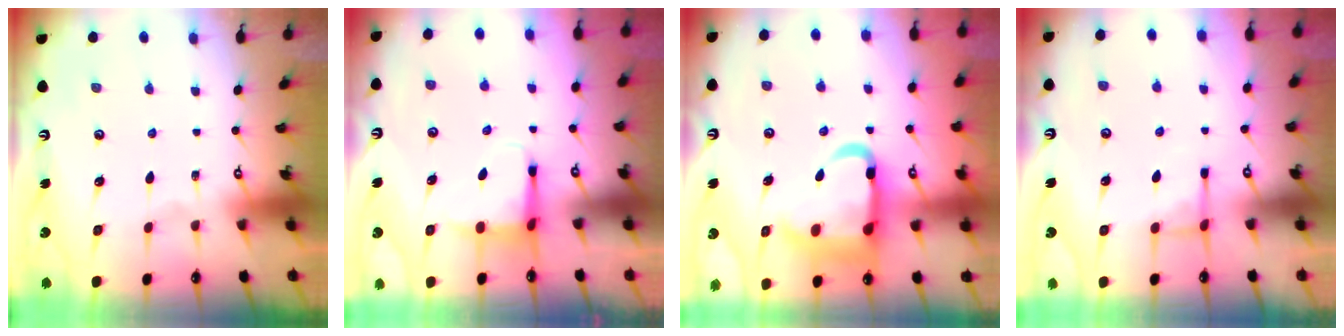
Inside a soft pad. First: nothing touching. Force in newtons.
{"total": 4.6, "press": 4.4, "slide": 1.1}
{"total": 18.8, "press": 18.6, "slide": 2.3}
{"total": 4.3, "press": 4.2, "slide": 0.7}